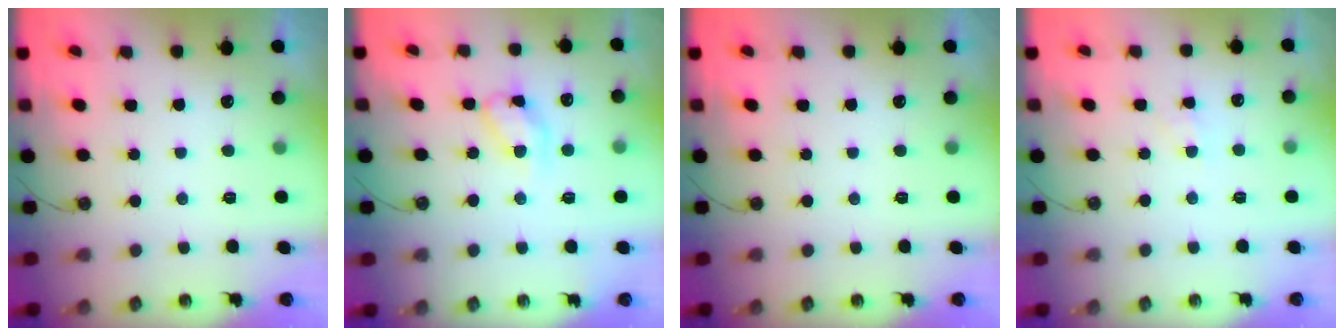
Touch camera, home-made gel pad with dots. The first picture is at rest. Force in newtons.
{"total": 11.1, "press": 11.0, "slide": 0.9}
{"total": 0.0}
{"total": 3.9, "press": 3.8, "slide": 0.5}